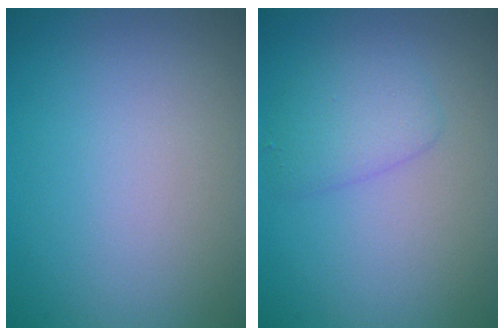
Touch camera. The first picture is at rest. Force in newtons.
{"total": 2.2, "press": 2.2, "slide": 0.2}